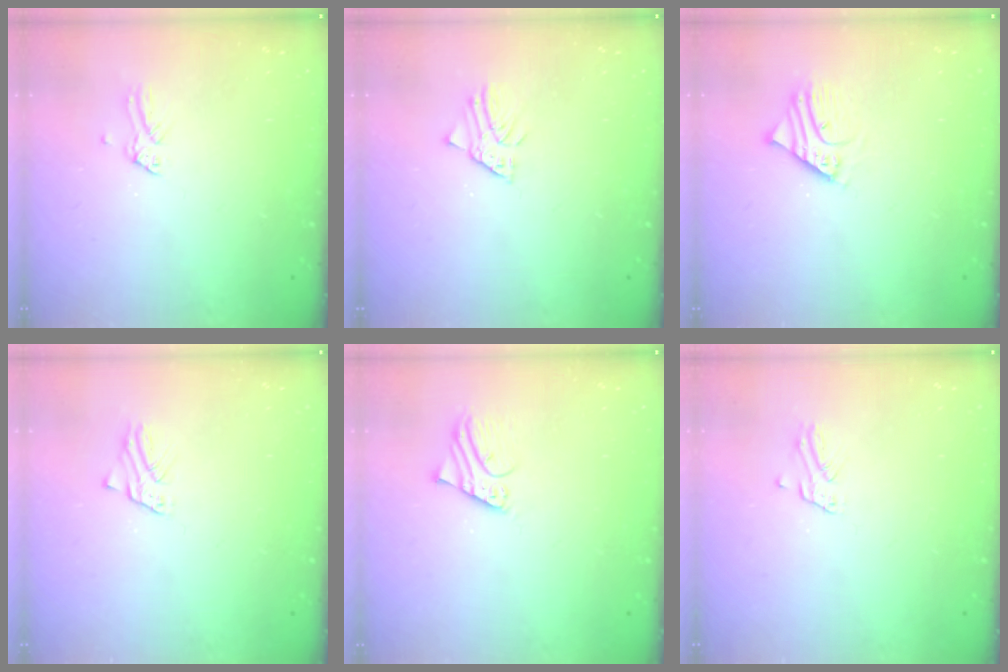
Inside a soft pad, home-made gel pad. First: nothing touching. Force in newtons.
{"total": 2.3, "press": 2.3, "slide": 0.1}
{"total": 2.9, "press": 2.9, "slide": 0.3}
{"total": 1.4, "press": 1.4, "slide": 0.0}
{"total": 1.7, "press": 1.6, "slide": 0.1}
{"total": 1.3, "press": 1.3, "slide": 0.1}